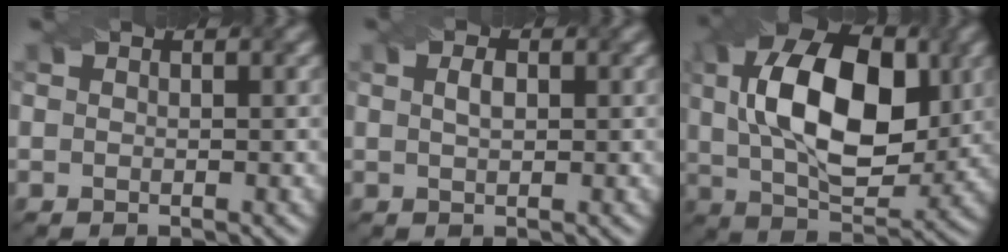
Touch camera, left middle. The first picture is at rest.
{"total": 1.4, "force": [0.3, 0.7, 1.1], "torque": [-0.024, 0.002, 0.007]}
{"total": 13.2, "force": [2.0, 7.4, 10.7], "torque": [-0.183, 0.014, 0.034]}